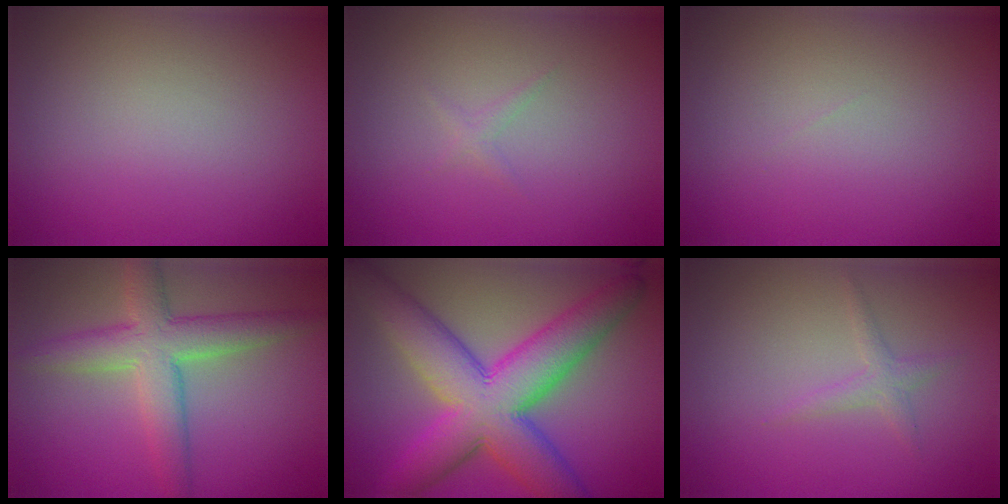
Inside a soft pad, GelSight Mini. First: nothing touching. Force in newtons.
{"total": 0.6, "press": 0.6, "slide": 0.1}
{"total": 0.0}
{"total": 5.5, "press": 5.5, "slide": 0.2}
{"total": 11.2, "press": 11.2, "slide": 0.2}
{"total": 1.2, "press": 1.2, "slide": 0.1}